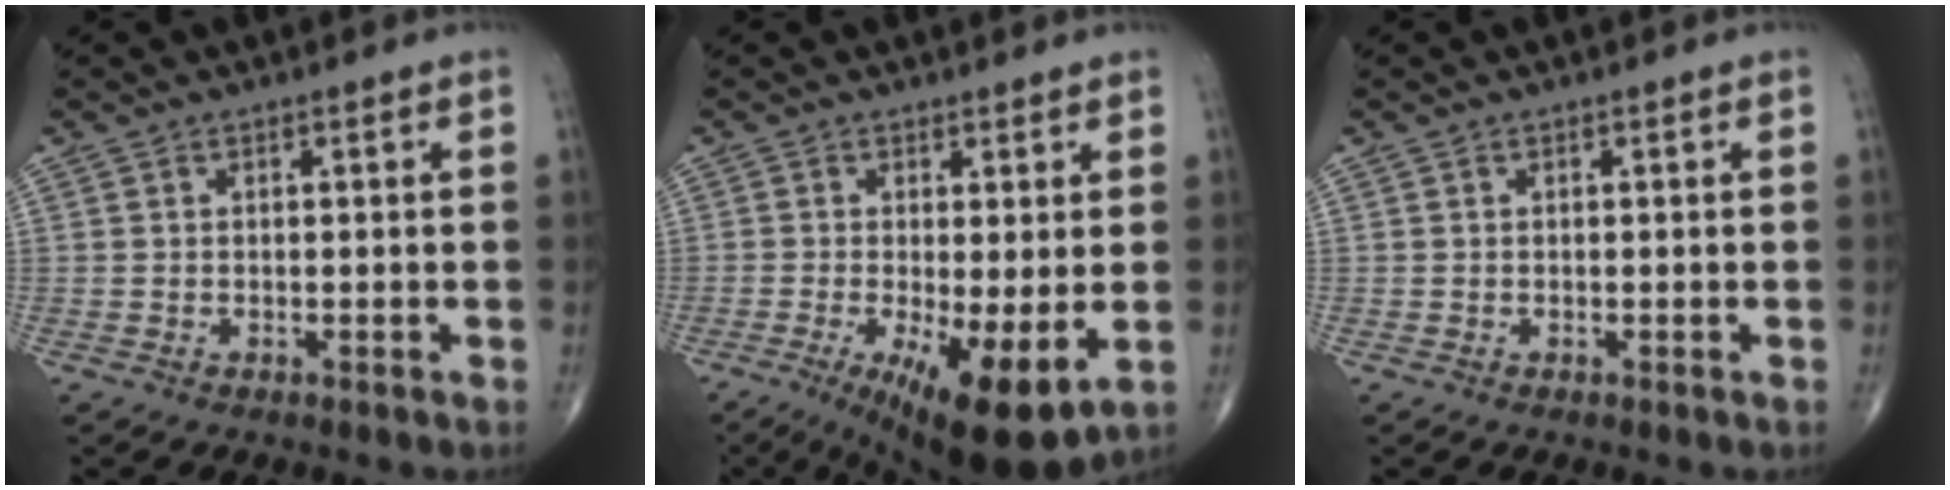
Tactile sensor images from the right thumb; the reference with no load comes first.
{"total": 12.2, "force": [-3.0, 3.6, 11.3], "torque": [-0.178, -0.023, -0.036]}
{"total": 0.0}